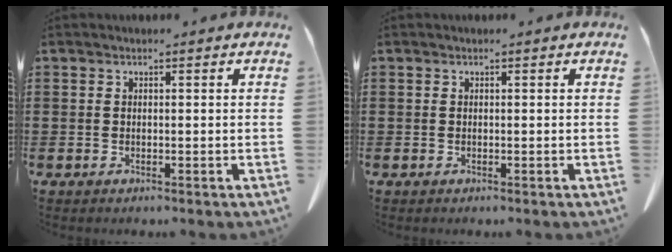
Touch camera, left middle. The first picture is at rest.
{"total": 0.0}